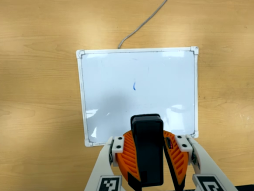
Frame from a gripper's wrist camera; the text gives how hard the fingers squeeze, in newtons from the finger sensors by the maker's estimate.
{"total": 10.9, "left": 10.4, "right": 11.5}